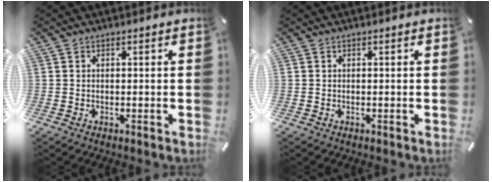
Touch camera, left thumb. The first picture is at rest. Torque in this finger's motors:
{"motor_torque": [-0.04, -0.02, 0.01, 0.02, 0.00]}